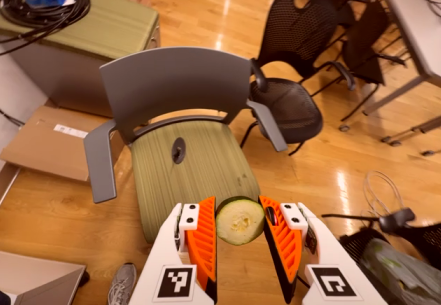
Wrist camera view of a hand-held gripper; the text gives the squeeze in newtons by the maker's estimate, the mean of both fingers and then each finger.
{"total": 10.4, "left": 11.1, "right": 9.7}